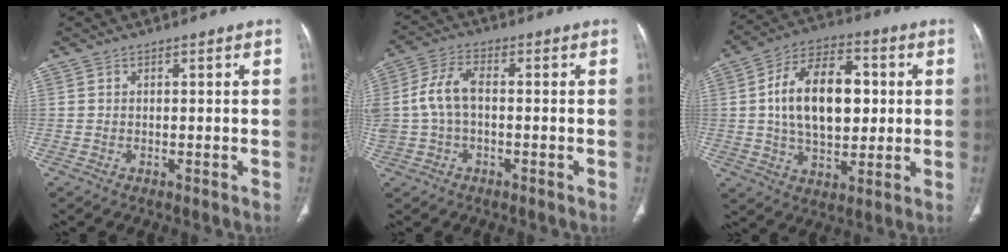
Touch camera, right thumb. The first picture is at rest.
{"total": 8.0, "force": [-0.1, 4.6, 6.6], "torque": [-0.150, 0.025, -0.006]}
{"total": 17.8, "force": [1.9, 10.7, 14.1], "torque": [-0.210, 0.014, 0.030]}